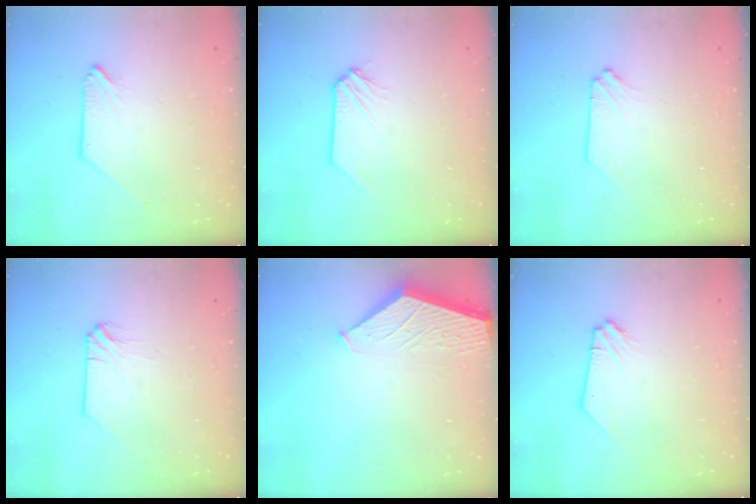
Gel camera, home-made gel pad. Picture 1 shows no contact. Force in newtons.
{"total": 0.6, "press": 0.6, "slide": 0.1}
{"total": 0.0}
{"total": 0.0}
{"total": 1.6, "press": 1.6, "slide": 0.2}
{"total": 0.0}